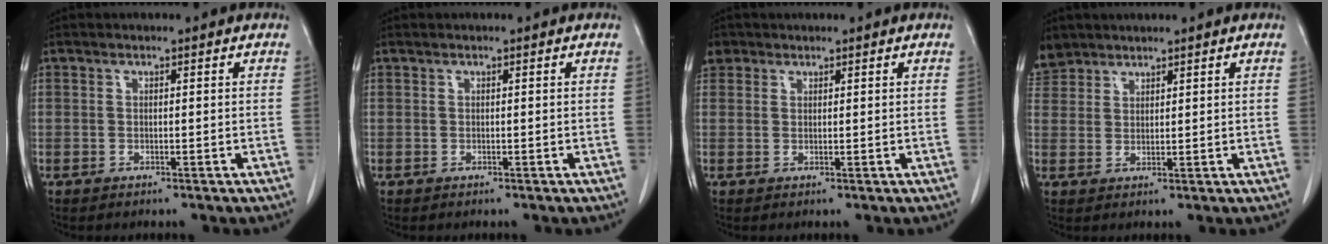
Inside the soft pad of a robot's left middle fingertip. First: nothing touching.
{"total": 0.0}
{"total": 3.1, "force": [1.8, 2.5, 0.4], "torque": [-0.006, 0.014, 0.034]}
{"total": 4.4, "force": [3.9, 2.2, 0.2], "torque": [-0.003, 0.010, 0.080]}